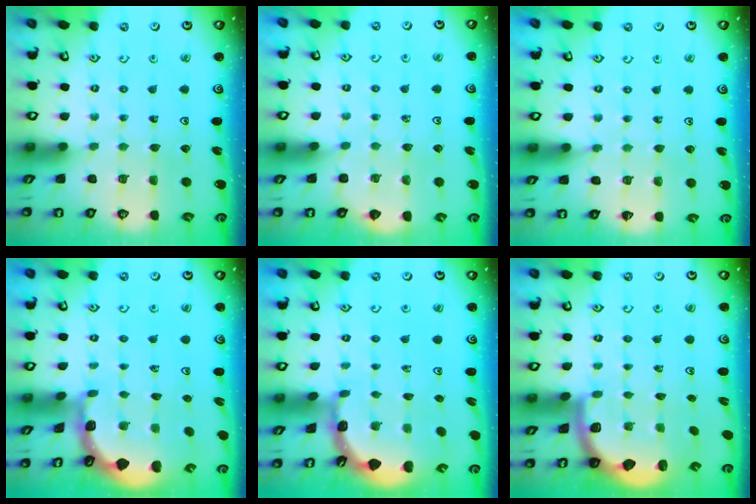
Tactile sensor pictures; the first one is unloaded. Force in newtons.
{"total": 1.4, "press": 1.3, "slide": 0.3}
{"total": 5.3, "press": 5.3, "slide": 0.7}
{"total": 1.5, "press": 1.5, "slide": 0.1}
{"total": 1.6, "press": 1.6, "slide": 0.1}
{"total": 2.0, "press": 1.9, "slide": 0.5}